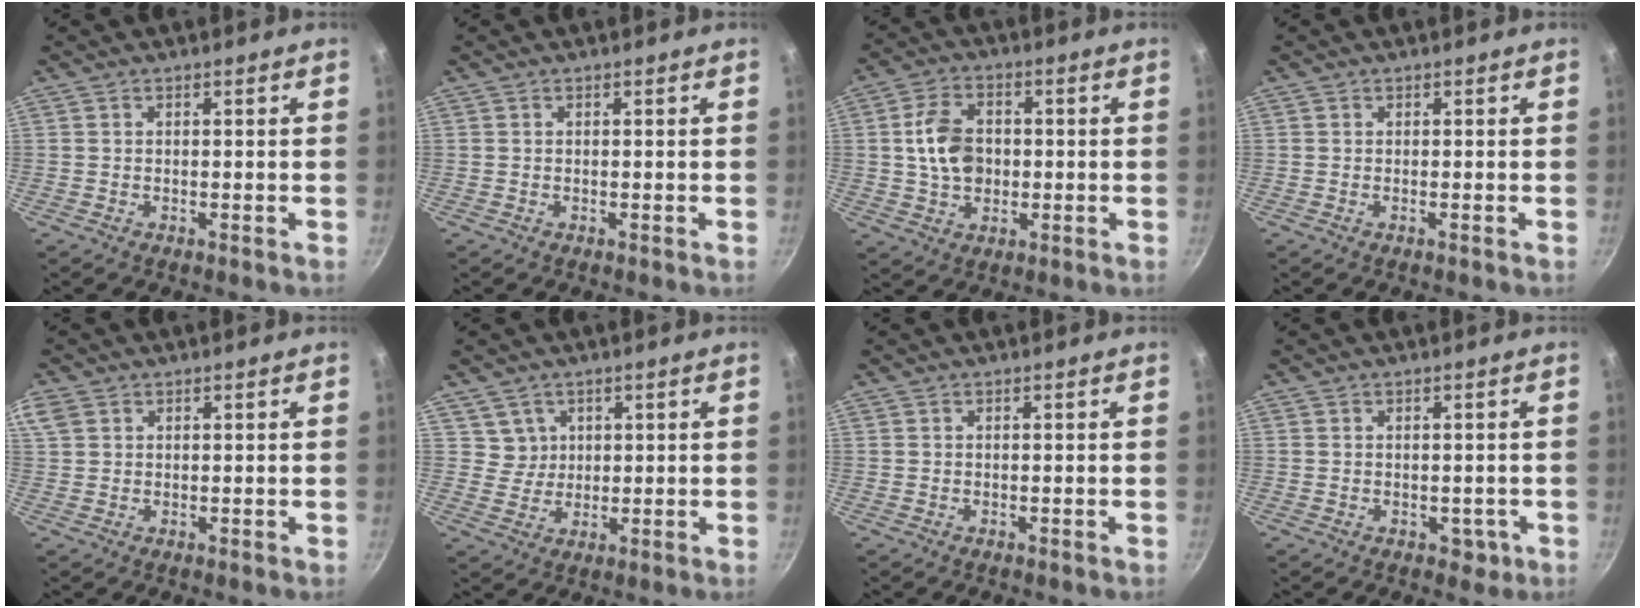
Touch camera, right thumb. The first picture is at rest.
{"total": 0.0}
{"total": 9.2, "force": [0.2, 6.7, 6.3], "torque": [-0.100, 0.011, 0.001]}
{"total": 0.0}
{"total": 5.8, "force": [2.6, 4.2, 3.0], "torque": [-0.068, 0.015, 0.054]}
{"total": 3.9, "force": [1.8, 3.4, 0.2], "torque": [0.022, 0.001, 0.035]}
{"total": 0.0}
{"total": 2.4, "force": [-0.5, 2.0, 1.2], "torque": [0.003, 0.008, 0.004]}